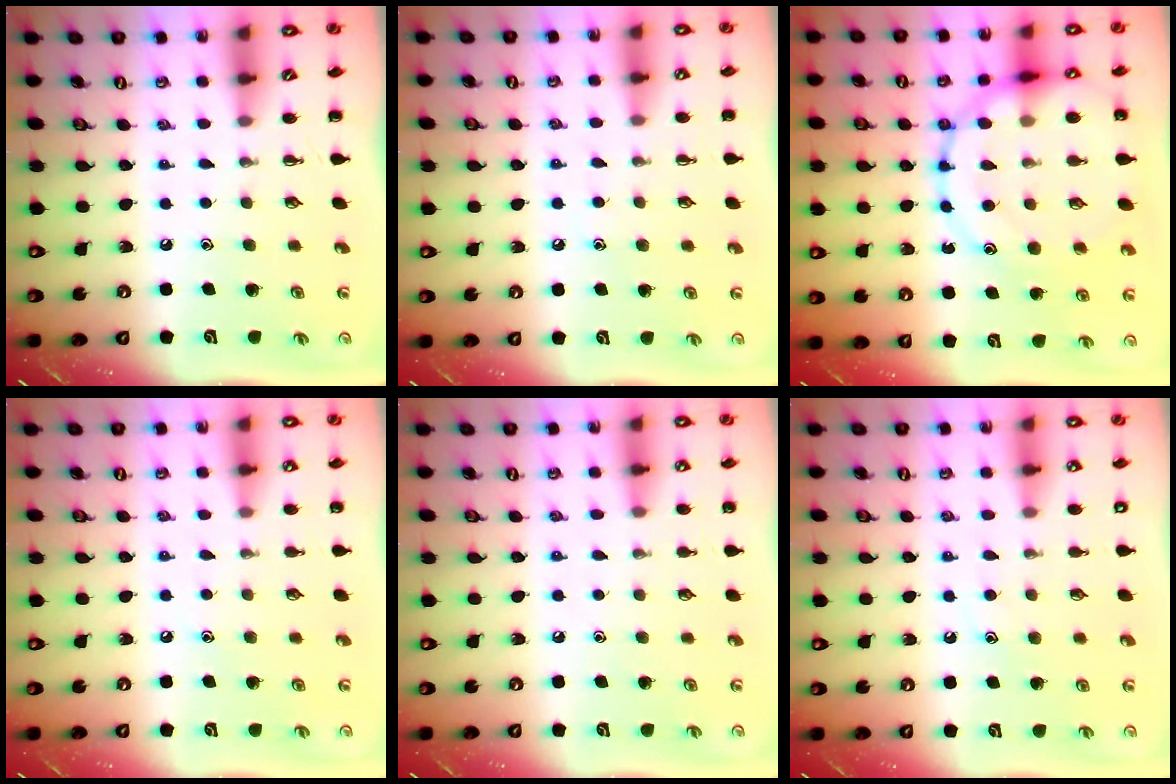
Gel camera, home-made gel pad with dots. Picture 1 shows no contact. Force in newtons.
{"total": 5.4, "press": 5.2, "slide": 1.6}
{"total": 21.0, "press": 20.9, "slide": 1.4}
{"total": 4.9, "press": 4.7, "slide": 1.4}
{"total": 7.4, "press": 7.0, "slide": 2.2}
{"total": 8.2, "press": 8.1, "slide": 1.2}